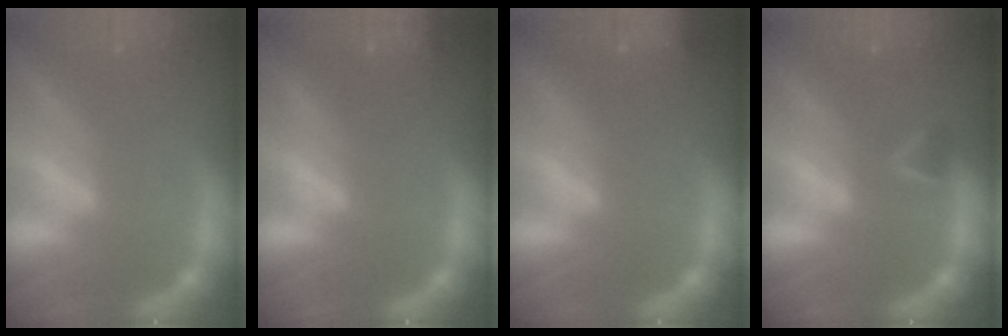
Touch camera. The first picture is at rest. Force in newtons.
{"total": 2.4}
{"total": 3.4}
{"total": 1.9}